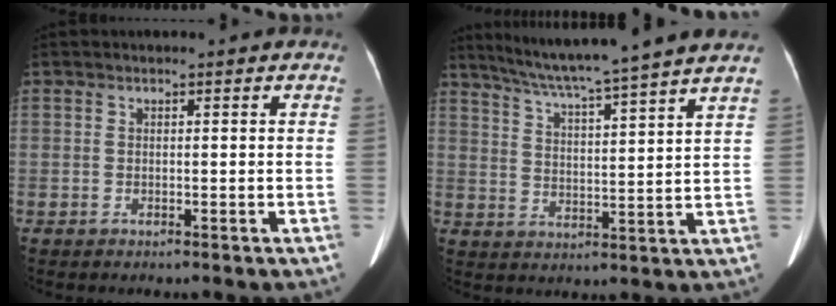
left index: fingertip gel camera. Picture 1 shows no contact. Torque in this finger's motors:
{"motor_torque": [0.69, -1.18, 0.04, 0.13]}